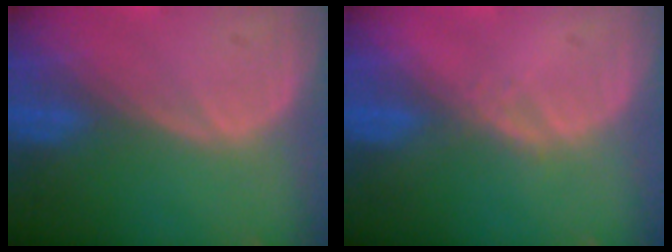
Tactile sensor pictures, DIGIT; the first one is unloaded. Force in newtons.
{"total": 1.2, "press": 1.0, "slide": 0.7}